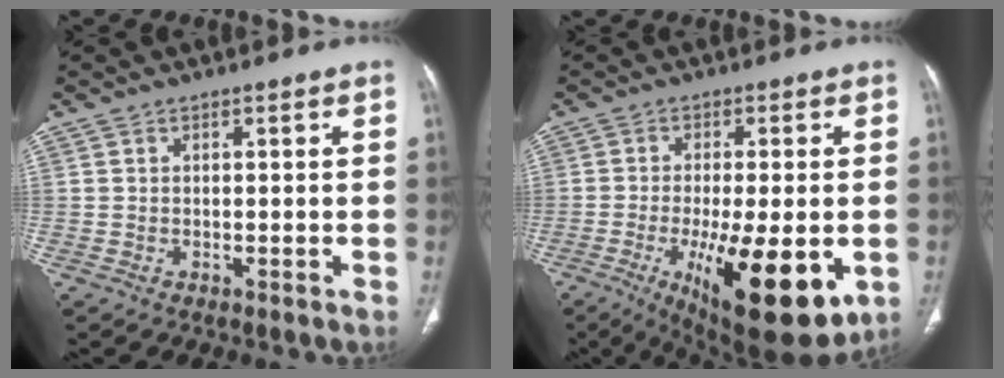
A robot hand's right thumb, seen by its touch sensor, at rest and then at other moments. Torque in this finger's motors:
{"motor_torque": [2.76, 2.25, 0.80, 0.42, 0.54]}